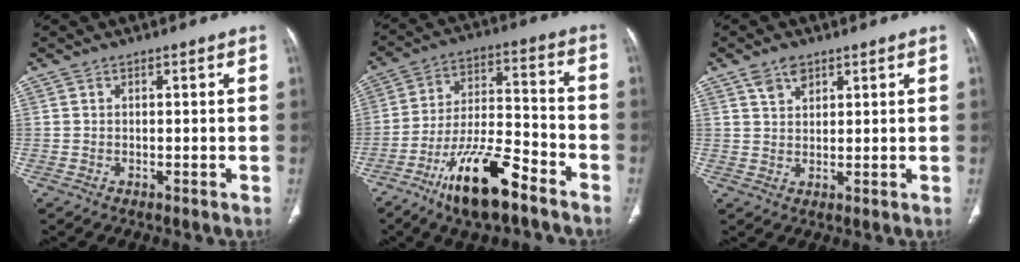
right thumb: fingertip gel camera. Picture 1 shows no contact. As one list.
[{"total": 16.1, "force": [-10.3, 5.1, 11.3], "torque": [-0.203, 0.064, -0.182]}, {"total": 3.7, "force": [2.4, 2.1, 1.8], "torque": [-0.022, -0.011, 0.047]}]